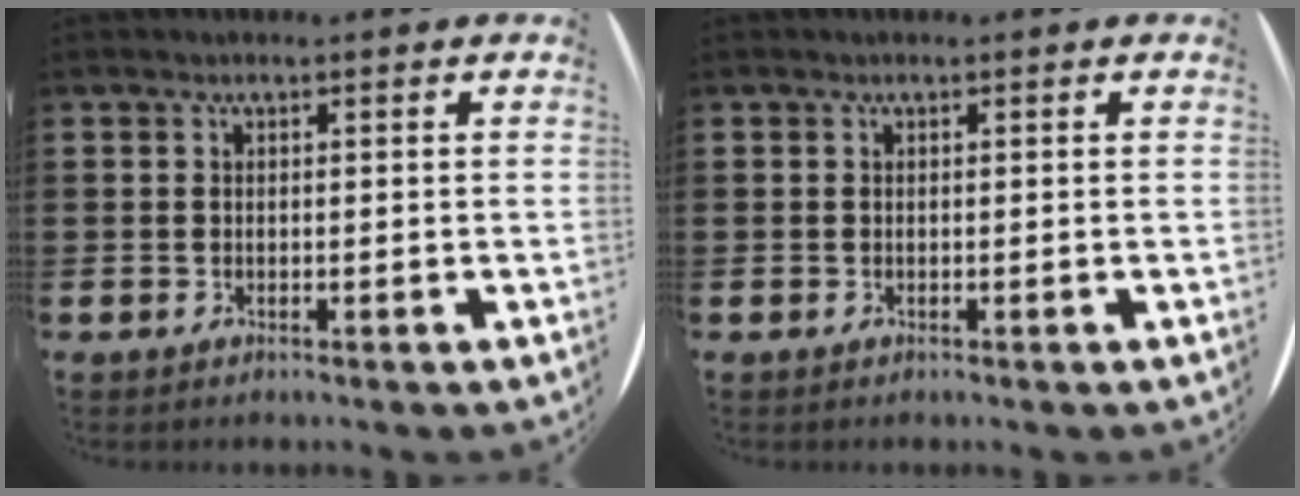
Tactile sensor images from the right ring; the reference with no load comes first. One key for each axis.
{"total": 0.0}